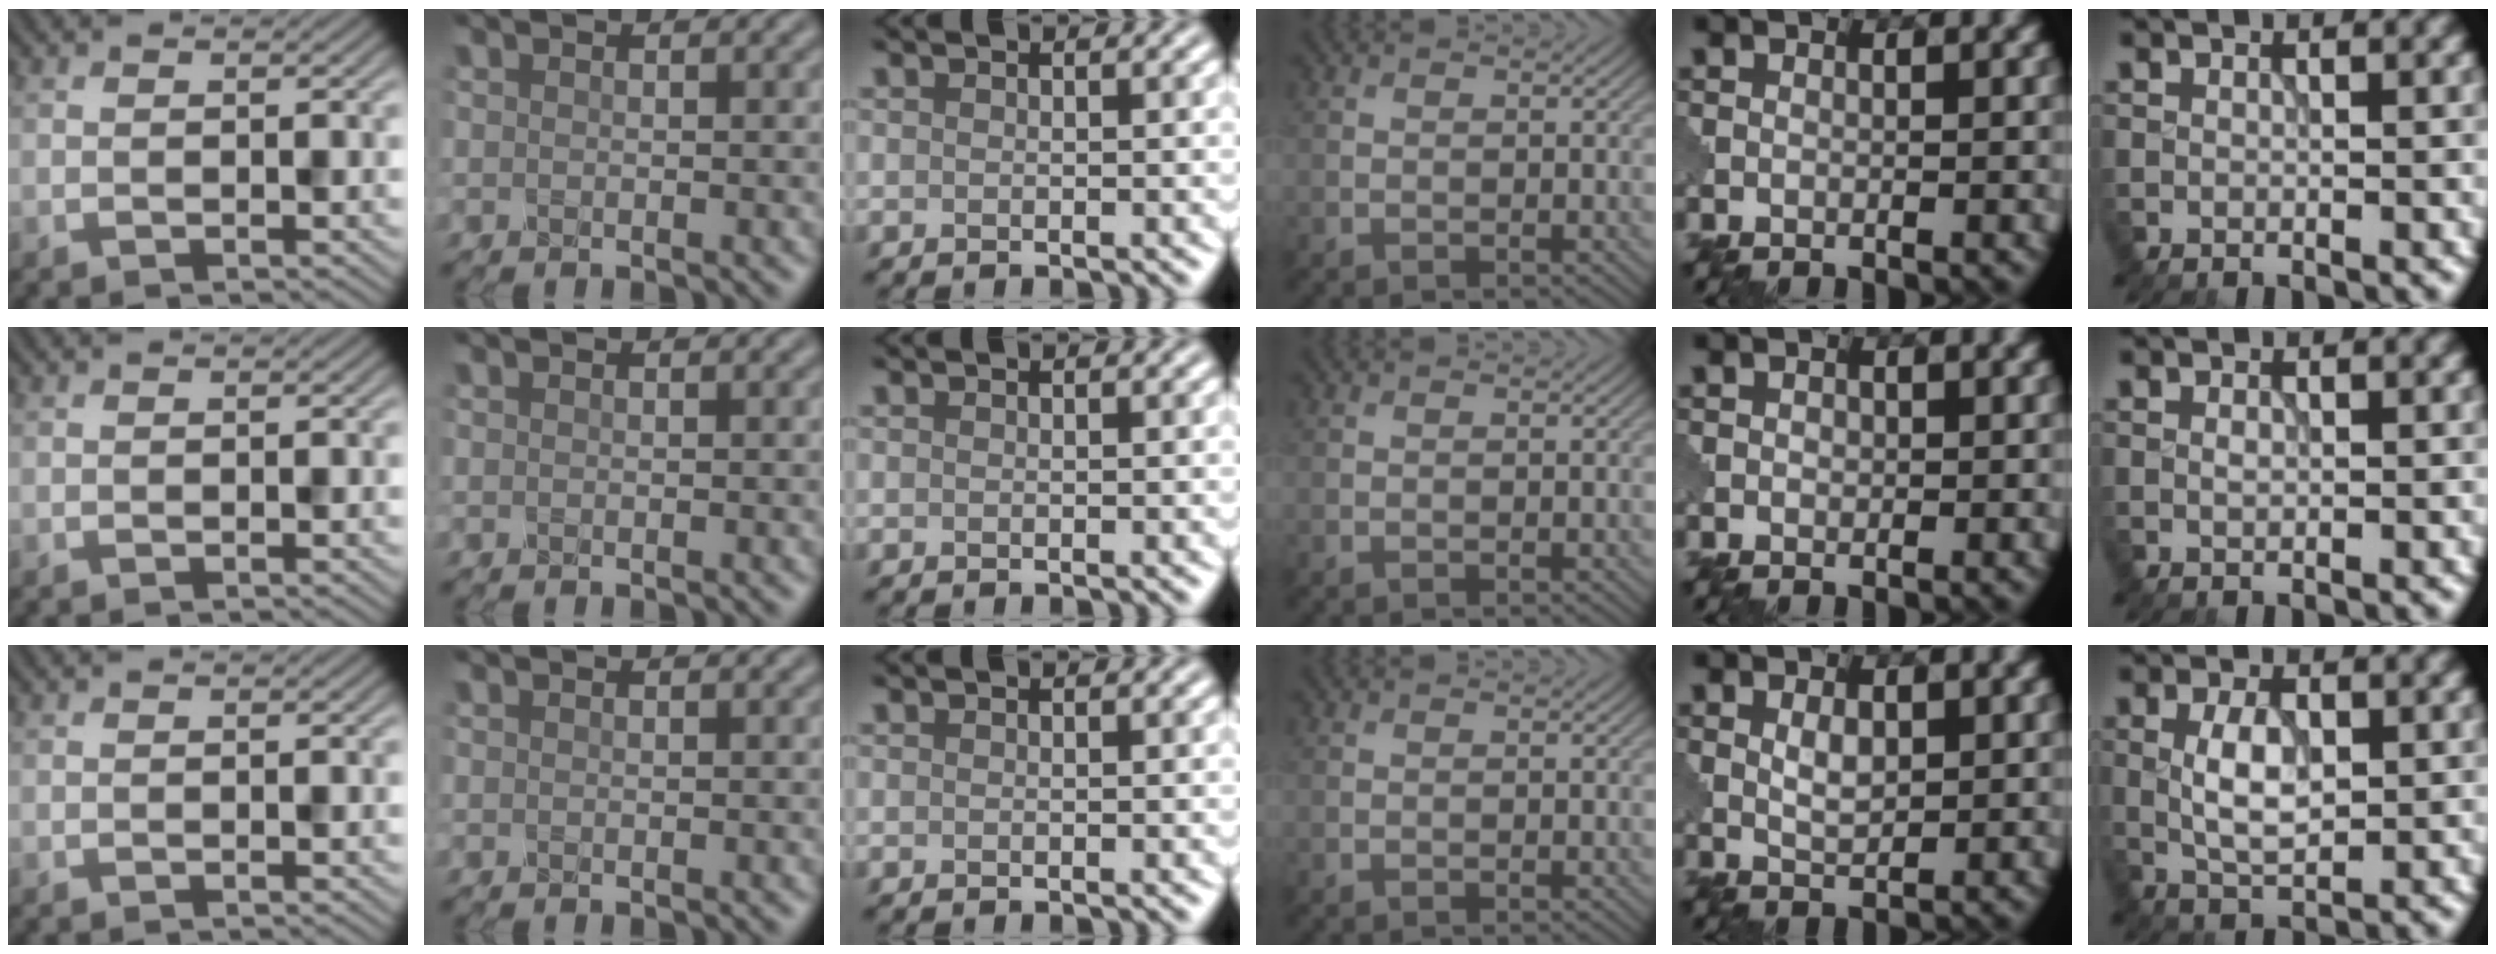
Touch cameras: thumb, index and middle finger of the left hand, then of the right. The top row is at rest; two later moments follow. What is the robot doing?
{"motion": "close", "object": "eyeshadow palette"}